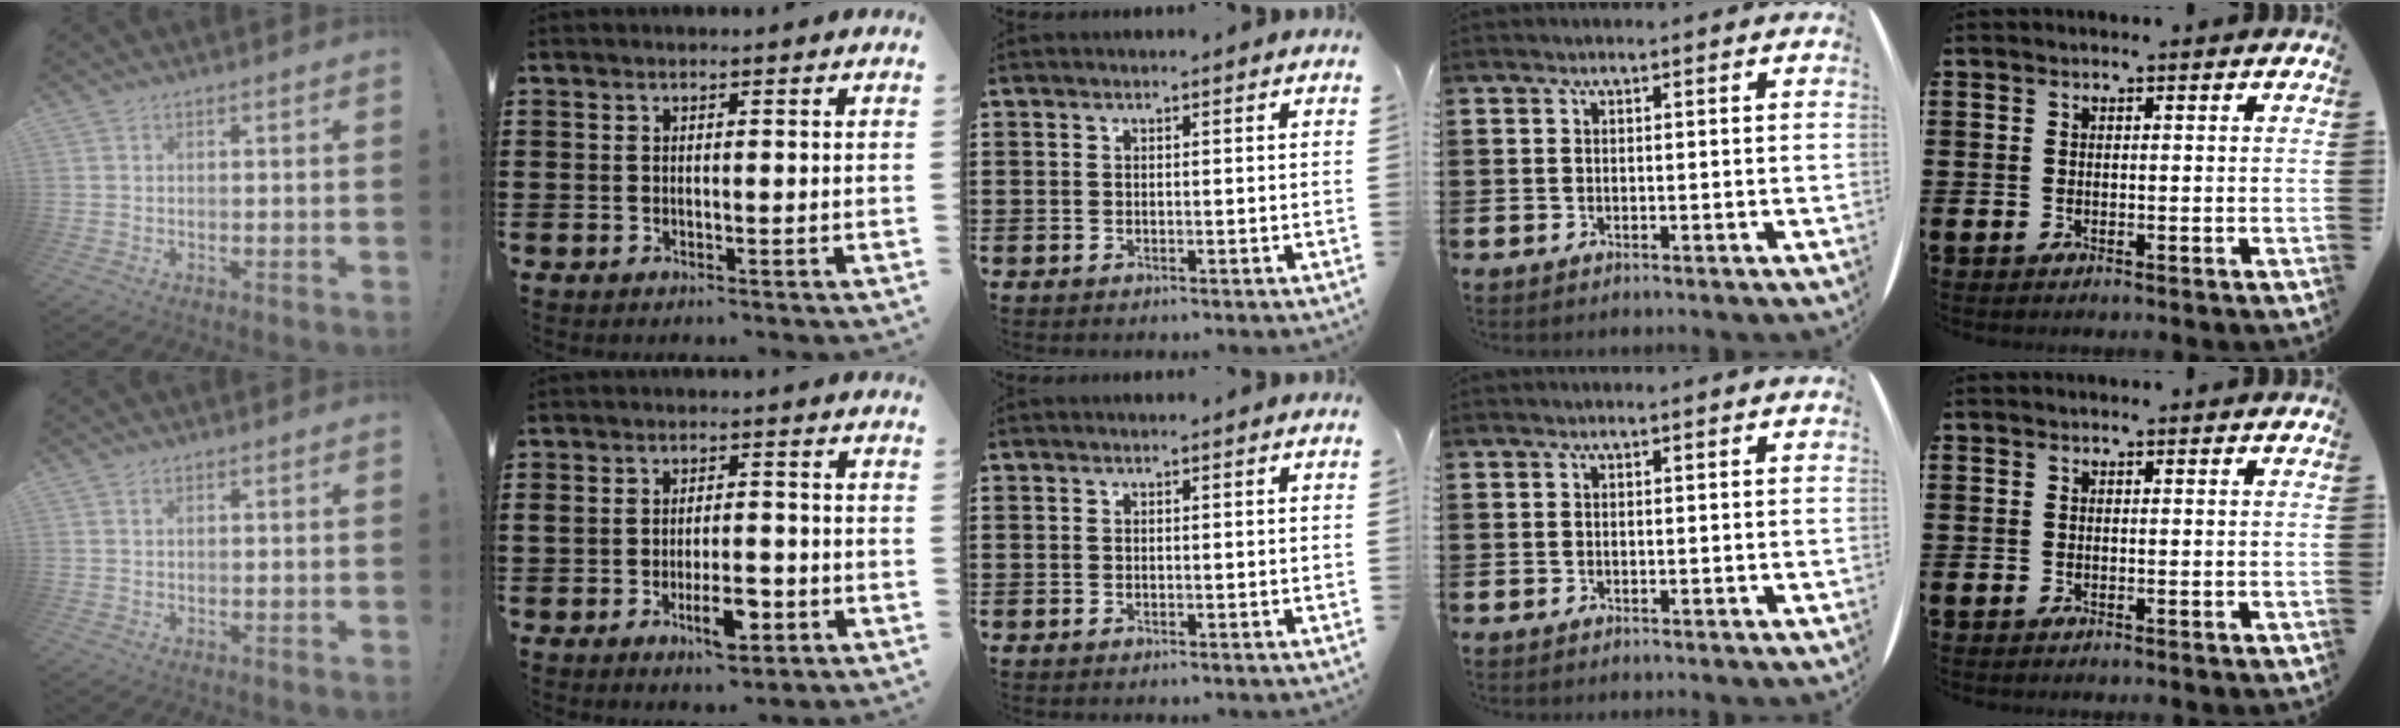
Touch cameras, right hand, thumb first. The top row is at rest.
{"thumb": {"total": 0.6, "force": [0.4, 0.1, 0.5], "torque": [-0.004, -0.002, 0.006]}, "index": {"total": 6.2, "force": [-2.6, 2.7, 5.0], "torque": [-0.092, 0.005, -0.047]}}